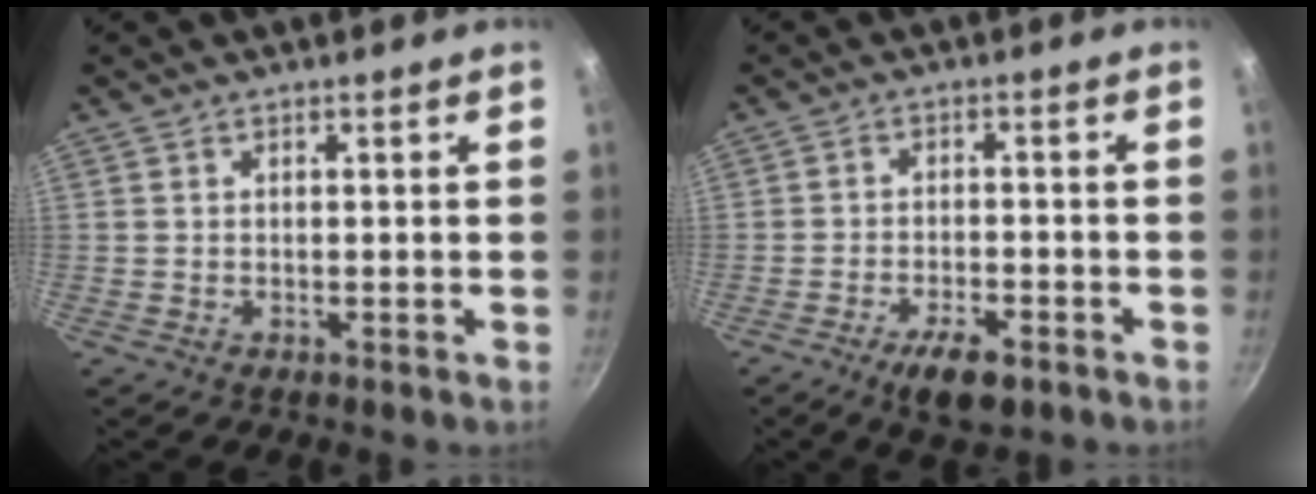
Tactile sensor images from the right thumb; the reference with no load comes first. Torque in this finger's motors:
{"motor_torque": [0.88, 0.44, -0.23, 0.07, 0.01]}